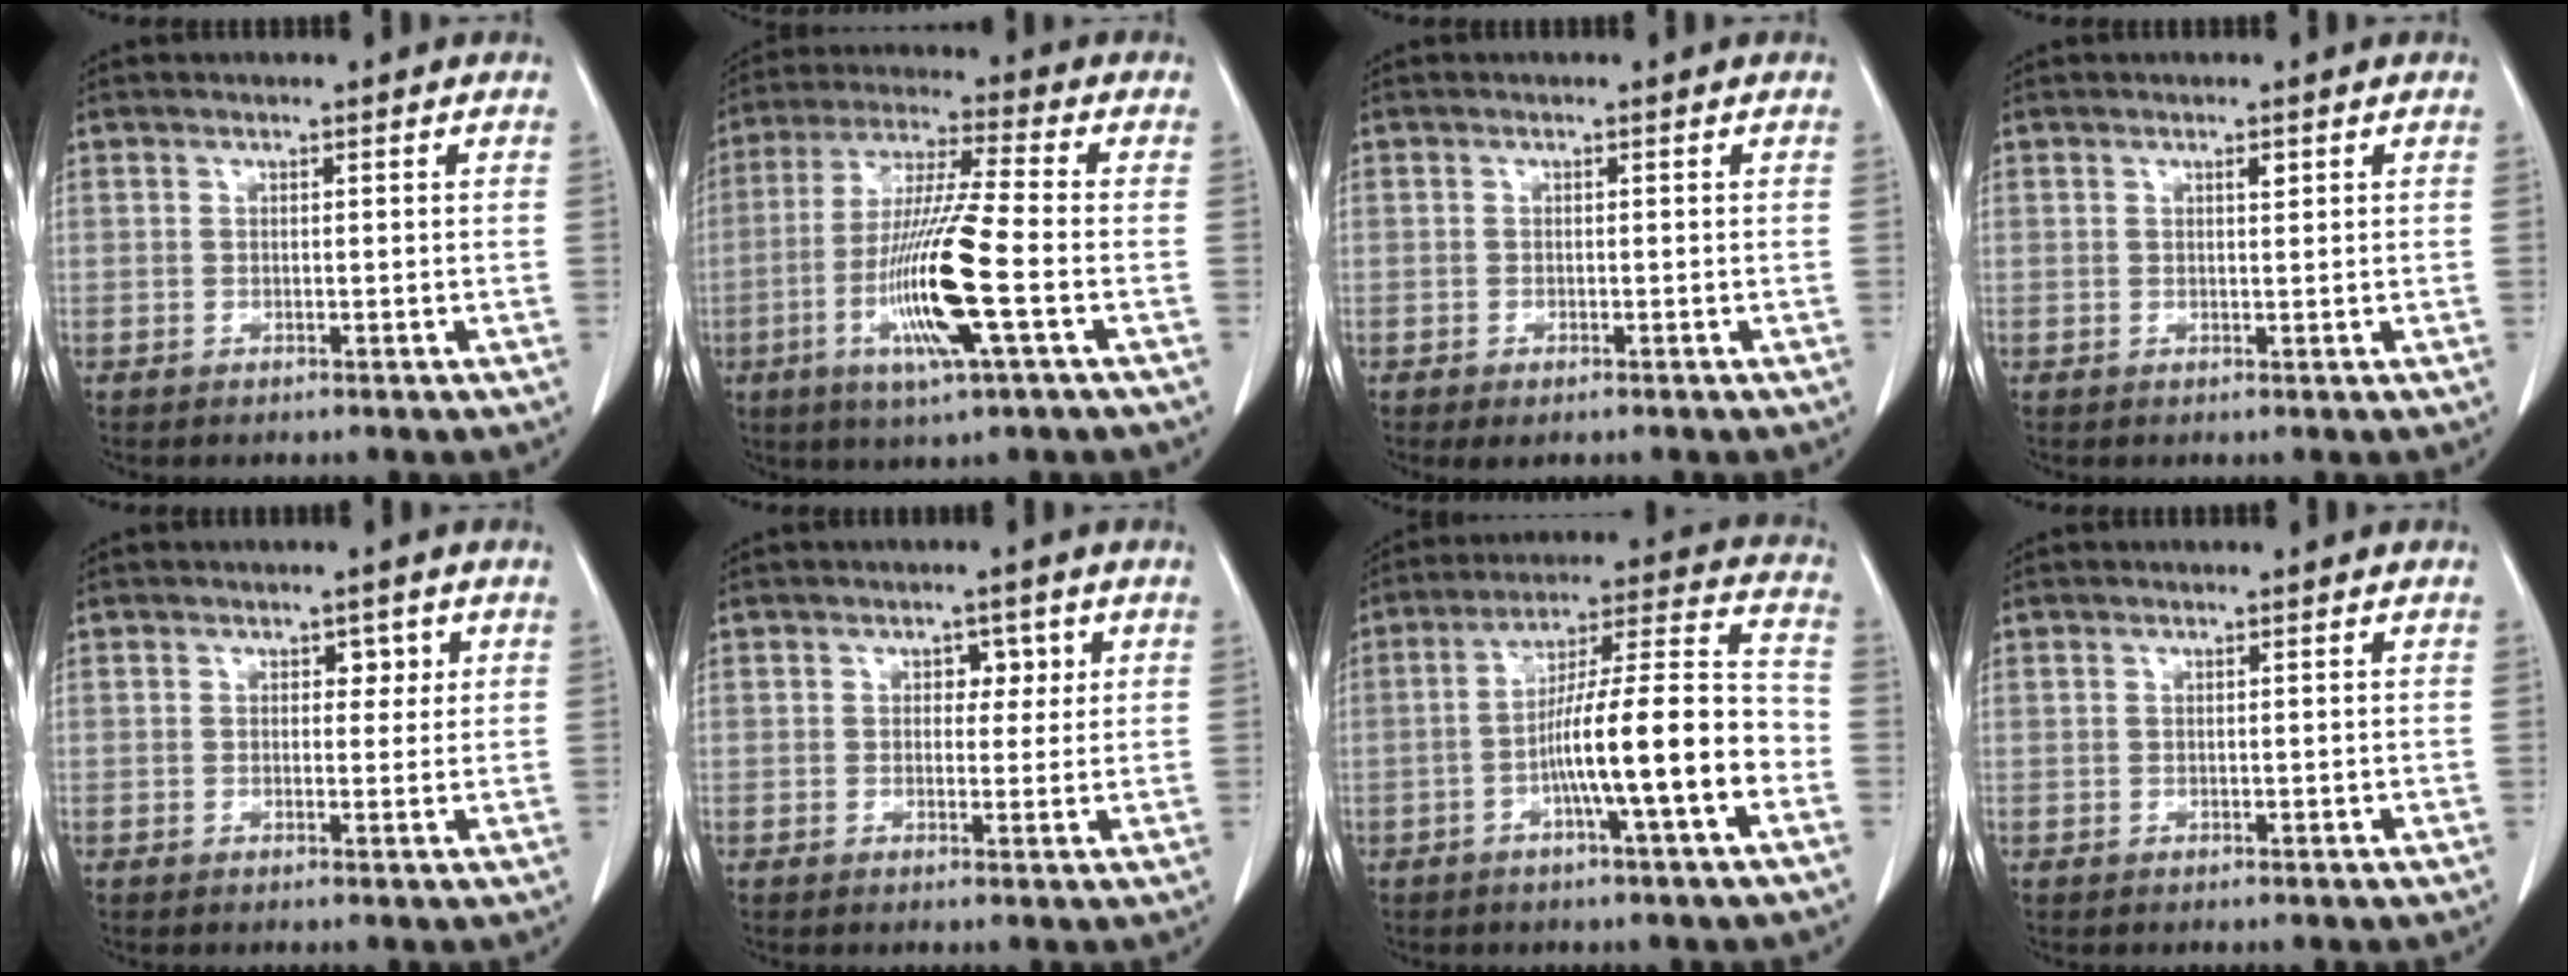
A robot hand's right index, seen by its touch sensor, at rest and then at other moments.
{"total": 14.1, "force": [-4.0, -0.2, 13.5], "torque": [-0.273, -0.017, -0.081]}
{"total": 1.4, "force": [-0.9, 0.5, 1.0], "torque": [-0.014, -0.003, -0.004]}
{"total": 0.9, "force": [0.5, 0.3, 0.7], "torque": [-0.013, -0.001, 0.007]}
{"total": 2.0, "force": [0.8, 1.3, 1.3], "torque": [-0.008, 0.003, 0.007]}
{"total": 2.8, "force": [0.9, 1.9, 1.8], "torque": [-0.015, 0.008, 0.010]}
{"total": 15.0, "force": [-4.5, 0.4, 14.2], "torque": [-0.231, 0.018, -0.076]}
{"total": 0.0}